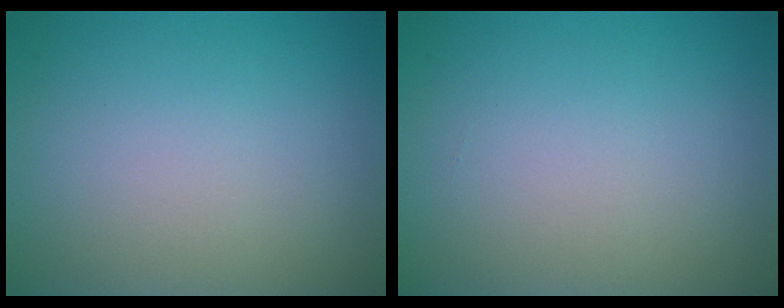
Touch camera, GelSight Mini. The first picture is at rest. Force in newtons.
{"total": 0.0}